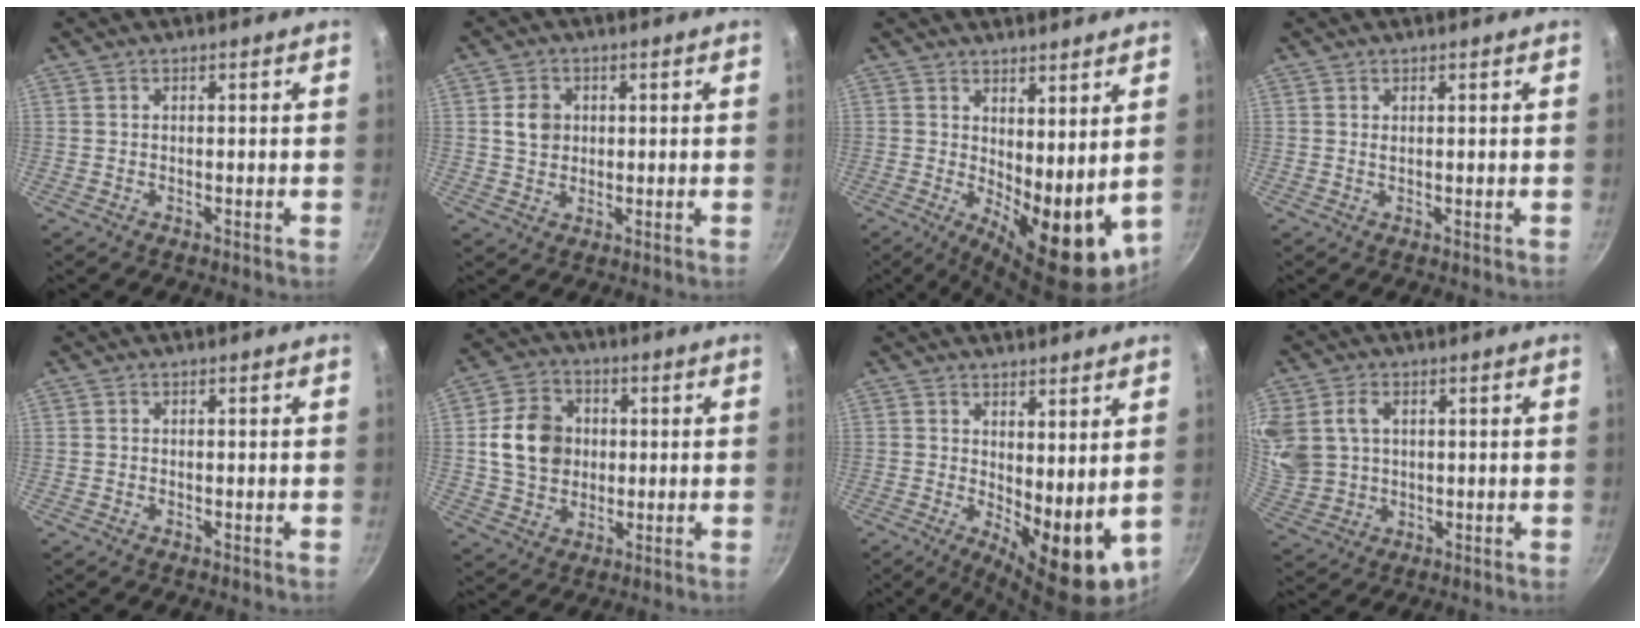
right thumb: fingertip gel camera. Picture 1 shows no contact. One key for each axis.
{"total": 4.7, "fx": 0.8, "fy": 4.0, "fz": 2.4, "tx": -0.025, "ty": 0.002, "tz": 0.014}
{"total": 13.9, "fx": 2.1, "fy": 6.0, "fz": 12.3, "tx": -0.137, "ty": -0.035, "tz": 0.047}
{"total": 0.6, "fx": 0.3, "fy": 0.2, "fz": 0.4, "tx": -0.006, "ty": -0.005, "tz": 0.004}
{"total": 0.0}
{"total": 11.7, "fx": 1.1, "fy": 9.7, "fz": 6.5, "tx": -0.087, "ty": 0.011, "tz": 0.017}
{"total": 11.6, "fx": 1.5, "fy": 5.1, "fz": 10.4, "tx": -0.113, "ty": -0.027, "tz": 0.035}
{"total": 14.3, "fx": 3.7, "fy": 11.3, "fz": 7.9, "tx": -0.188, "ty": 0.011, "tz": 0.085}